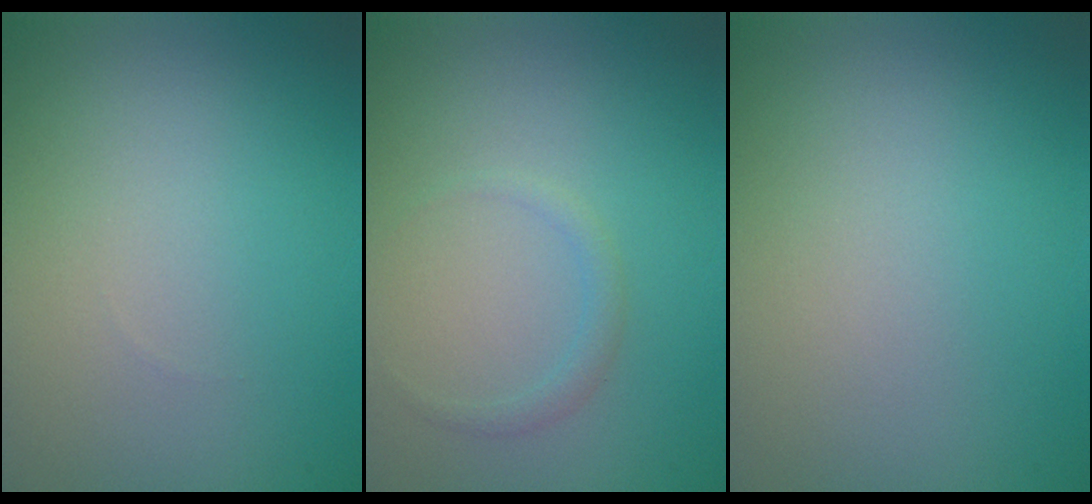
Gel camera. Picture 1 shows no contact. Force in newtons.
{"total": 0.9, "press": 0.9, "slide": 0.1}
{"total": 0.0}